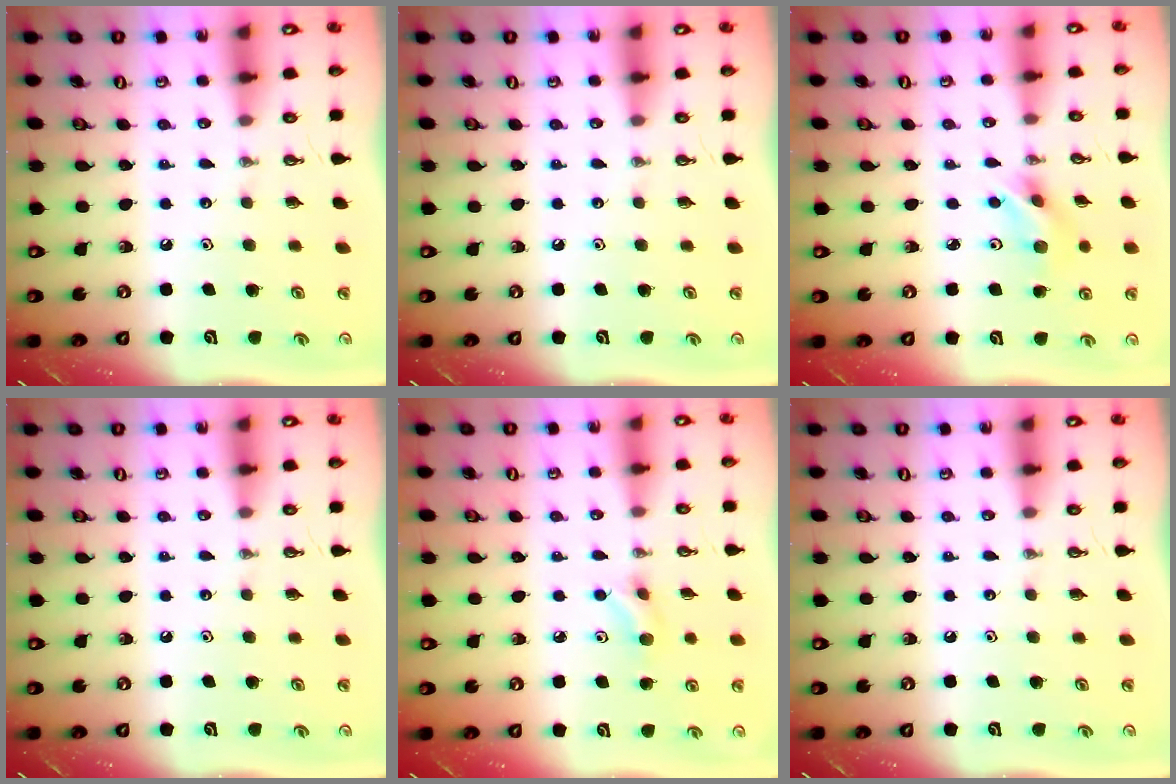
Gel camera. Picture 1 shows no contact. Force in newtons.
{"total": 0.0}
{"total": 6.0, "press": 4.4, "slide": 4.1}
{"total": 0.0}
{"total": 5.4, "press": 5.3, "slide": 0.9}
{"total": 0.0}